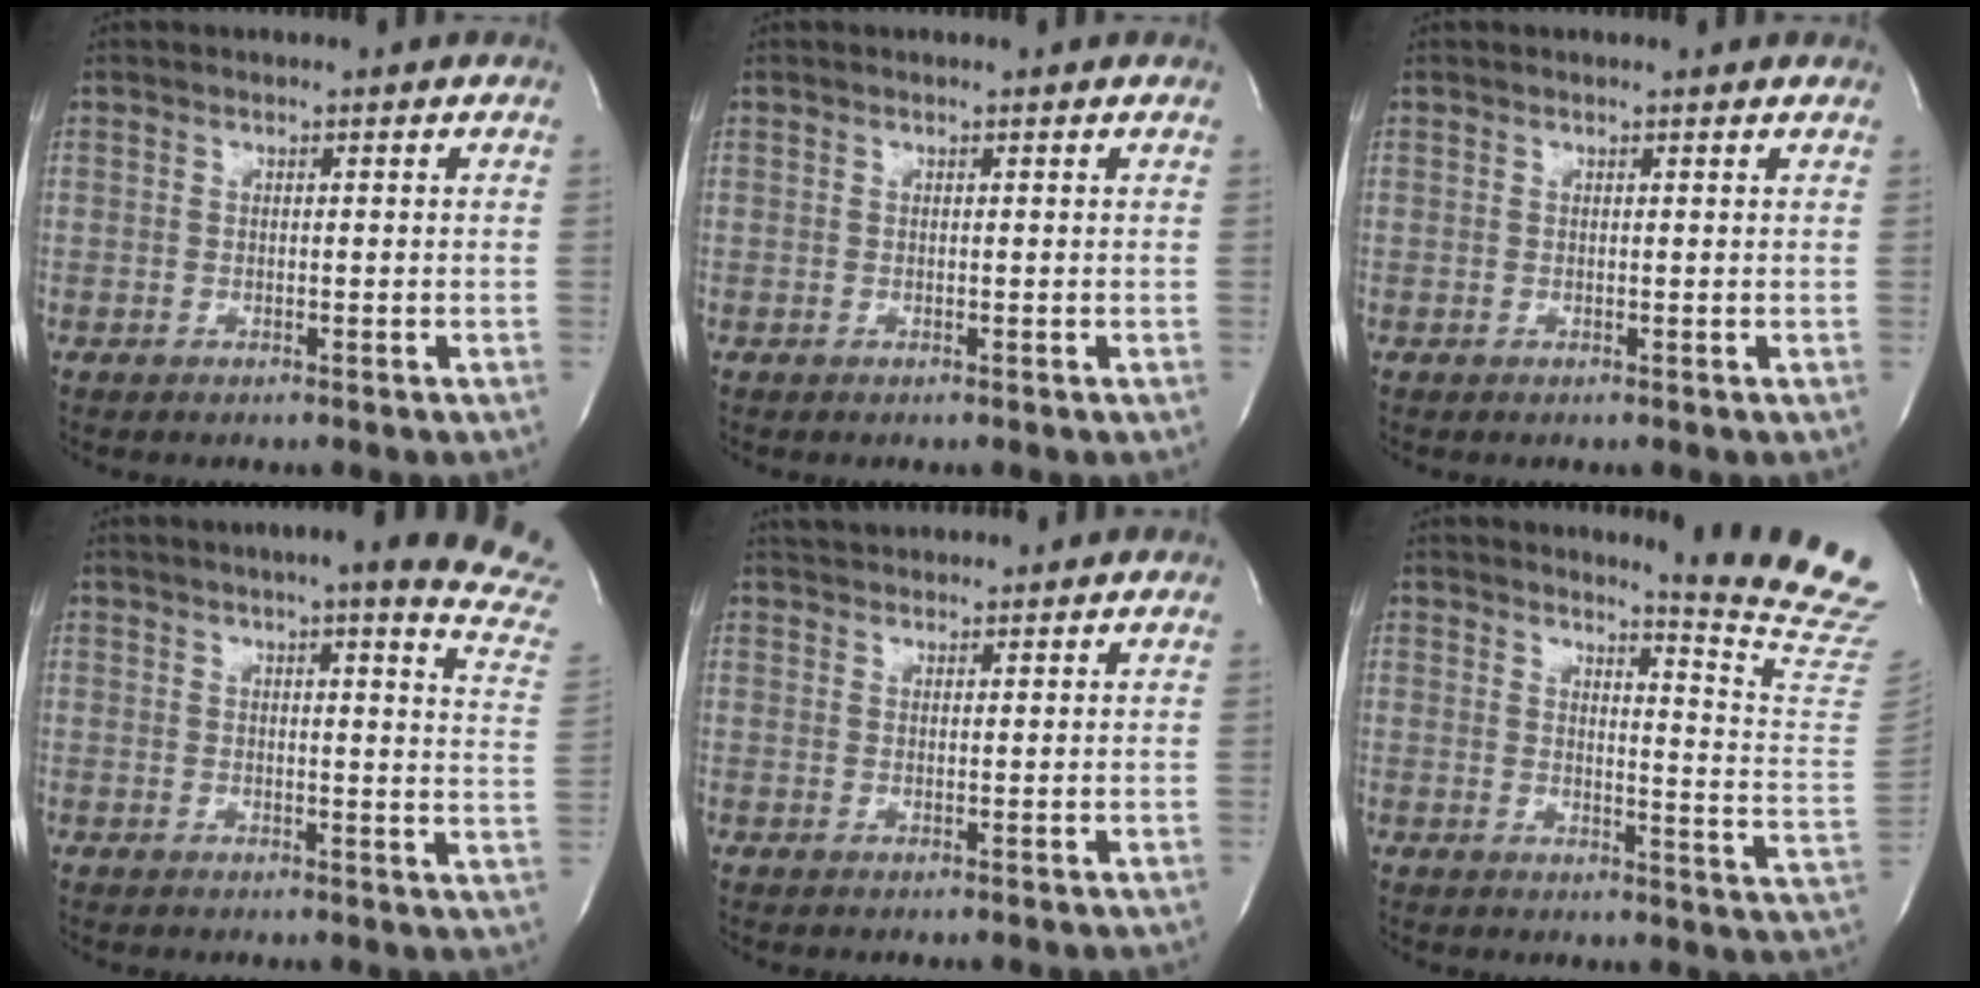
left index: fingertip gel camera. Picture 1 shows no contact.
{"total": 0.0}
{"total": 1.5, "force": [1.4, 0.2, 0.2], "torque": [-0.014, 0.004, 0.011]}
{"total": 17.4, "force": [15.4, 0.0, 8.0], "torque": [-0.094, -0.069, 0.161]}
{"total": 6.2, "force": [5.9, 1.3, 1.4], "torque": [-0.023, 0.036, 0.089]}
{"total": 13.6, "force": [13.0, -3.5, 2.2], "torque": [-0.040, -0.151, 0.140]}